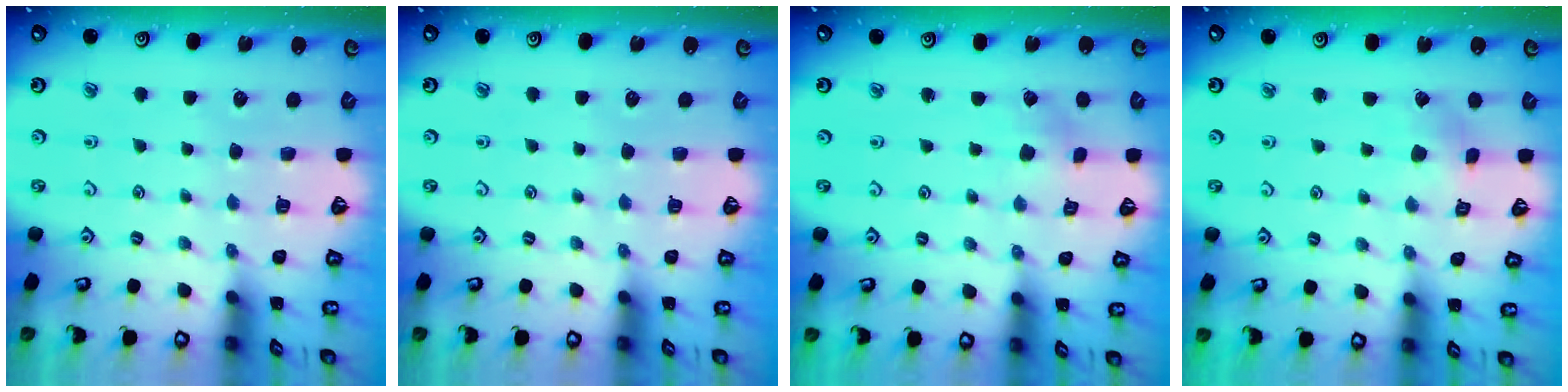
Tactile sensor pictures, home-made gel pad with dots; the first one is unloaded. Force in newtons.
{"total": 0.0}
{"total": 0.8, "press": 0.8, "slide": 0.2}
{"total": 2.3, "press": 2.3, "slide": 0.2}